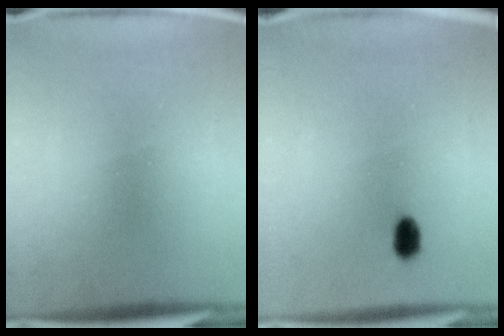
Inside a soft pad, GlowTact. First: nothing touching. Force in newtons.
{"total": 2.6}